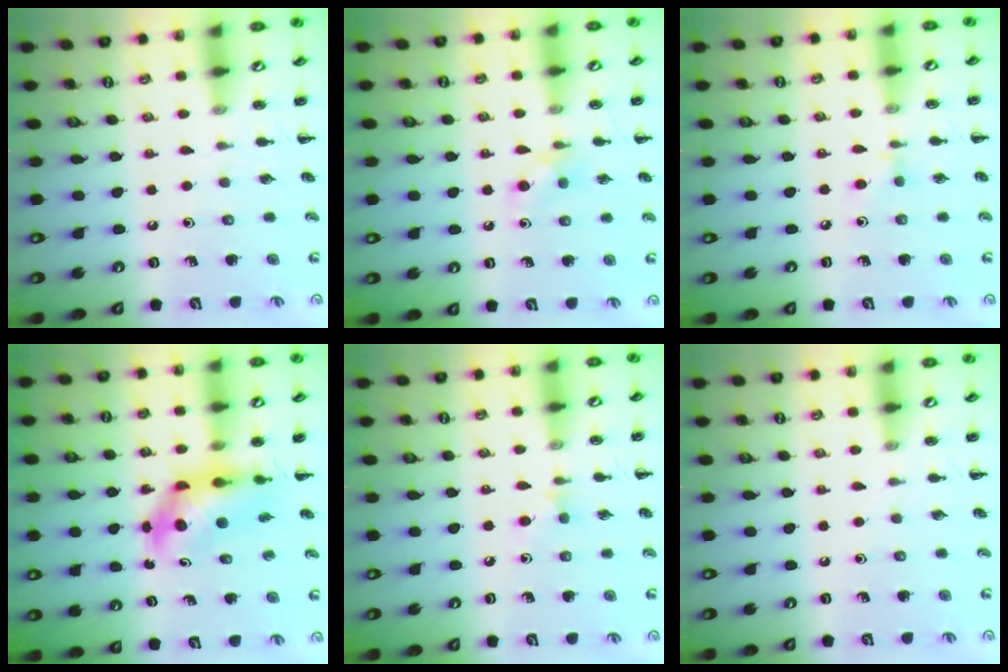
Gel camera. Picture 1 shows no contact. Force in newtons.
{"total": 4.7, "press": 4.4, "slide": 1.5}
{"total": 2.8, "press": 2.6, "slide": 1.1}
{"total": 5.4, "press": 5.3, "slide": 0.9}
{"total": 4.0, "press": 3.7, "slide": 1.5}
{"total": 0.0}